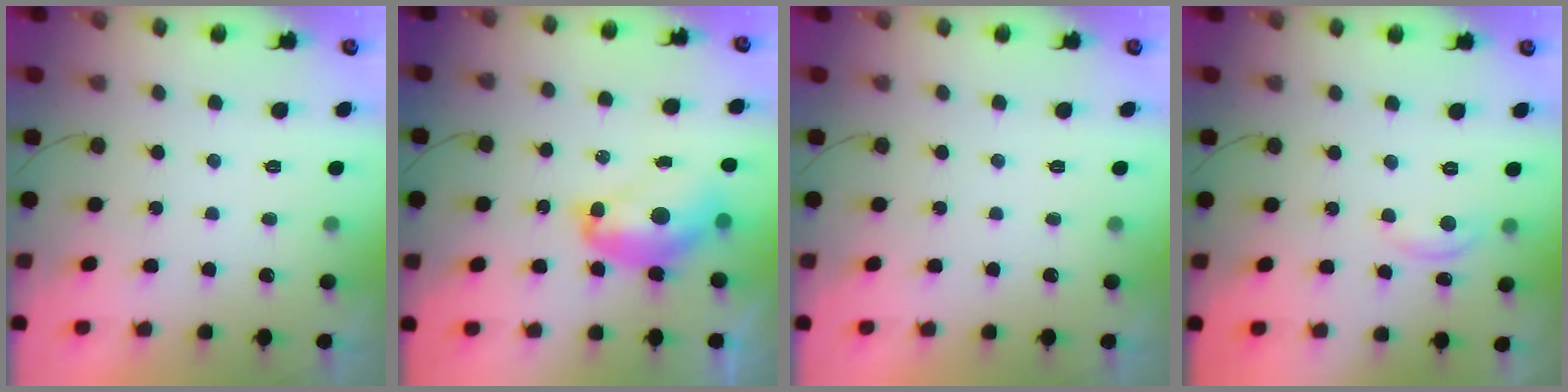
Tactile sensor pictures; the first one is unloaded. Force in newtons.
{"total": 12.3, "press": 12.2, "slide": 1.1}
{"total": 0.0}
{"total": 3.7, "press": 3.7, "slide": 0.3}